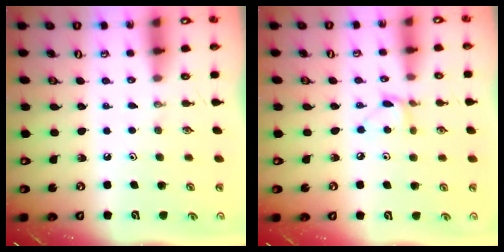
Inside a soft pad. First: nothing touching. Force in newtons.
{"total": 5.2, "press": 5.2, "slide": 0.6}